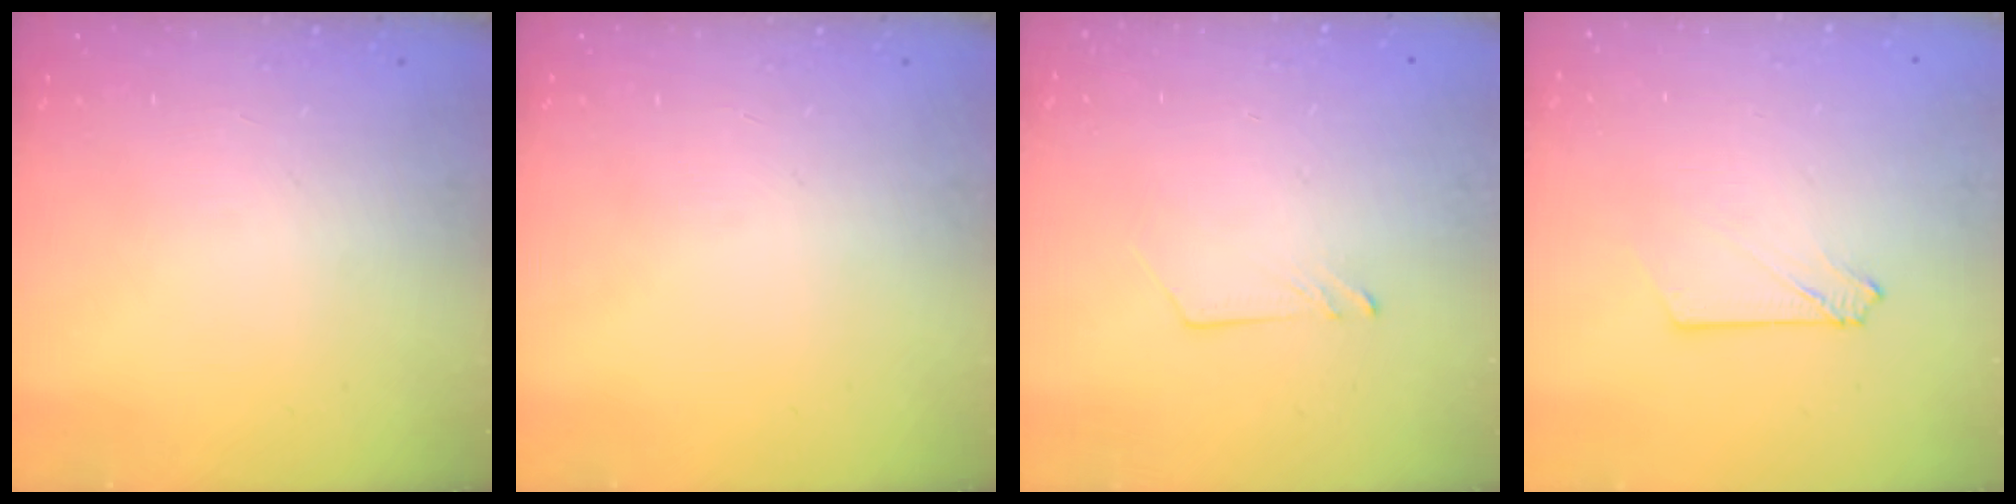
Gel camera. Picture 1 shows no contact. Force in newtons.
{"total": 0.0}
{"total": 1.2, "press": 1.2, "slide": 0.1}
{"total": 2.6, "press": 2.6, "slide": 0.3}